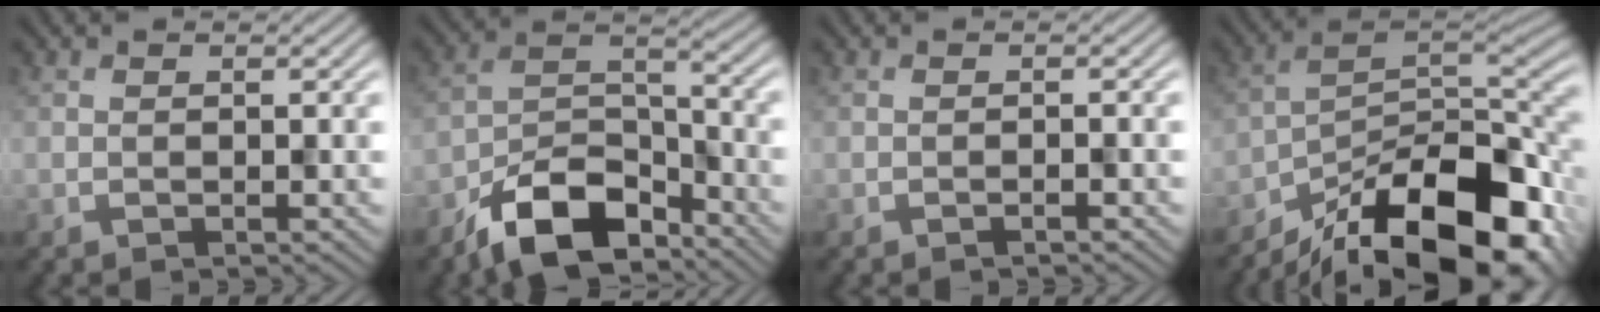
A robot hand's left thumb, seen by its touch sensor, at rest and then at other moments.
{"total": 11.3, "force": [-8.1, 5.0, 6.1], "torque": [-0.110, -0.001, -0.164]}
{"total": 0.7, "force": [-0.6, 0.0, 0.5], "torque": [-0.009, 0.002, -0.012]}
{"total": 17.8, "force": [-12.2, 6.8, 11.1], "torque": [-0.194, -0.028, -0.191]}